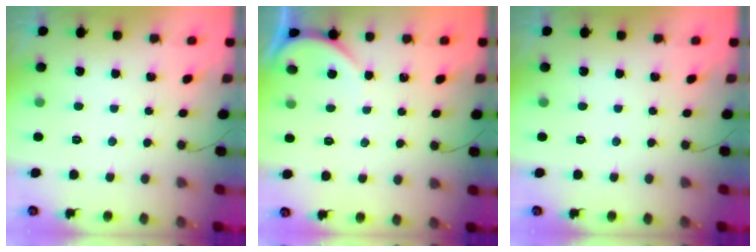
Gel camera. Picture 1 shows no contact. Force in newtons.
{"total": 2.8, "press": 2.8, "slide": 0.3}
{"total": 0.0}